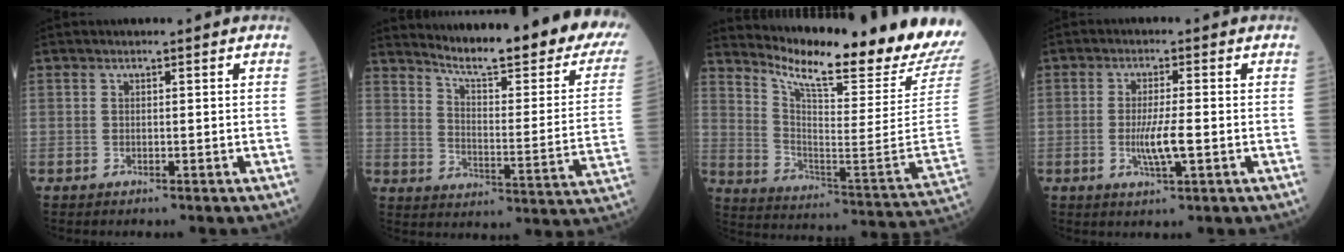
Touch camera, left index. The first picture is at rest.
{"total": 24.0, "force": [20.6, 1.8, 12.2], "torque": [-0.178, -0.096, 0.261]}
{"total": 22.2, "force": [20.6, -1.0, 8.4], "torque": [-0.167, -0.119, 0.290]}
{"total": 4.6, "force": [-1.1, 0.4, 4.5], "torque": [-0.093, -0.012, -0.018]}